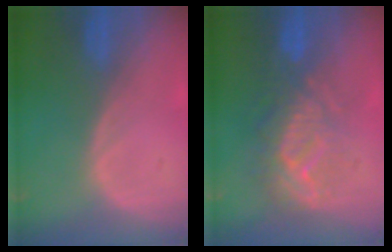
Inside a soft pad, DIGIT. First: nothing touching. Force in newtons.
{"total": 9.1, "press": 8.7, "slide": 2.7}